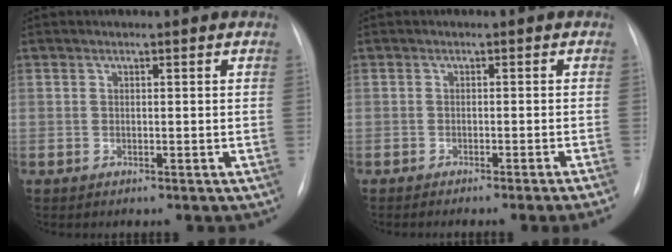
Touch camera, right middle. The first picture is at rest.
{"total": 5.3, "force": [-4.2, -1.5, 2.9], "torque": [-0.016, -0.001, -0.056]}